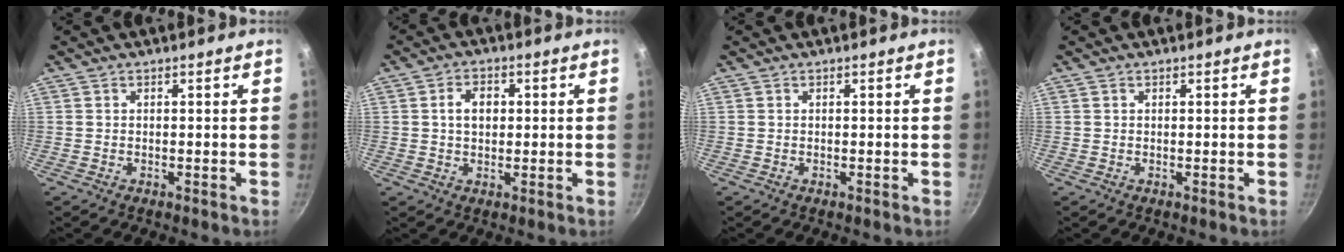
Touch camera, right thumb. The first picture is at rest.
{"total": 4.6, "force": [0.6, 3.3, 3.1], "torque": [-0.036, 0.008, 0.008]}
{"total": 0.0}
{"total": 0.0}